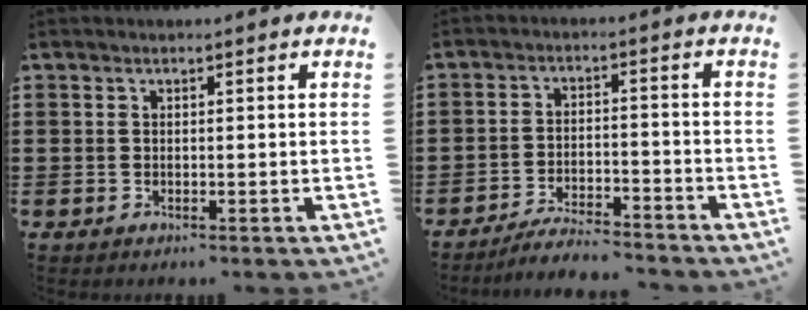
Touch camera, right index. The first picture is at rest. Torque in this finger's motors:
{"motor_torque": [1.08, 1.06, -0.03, -0.04]}